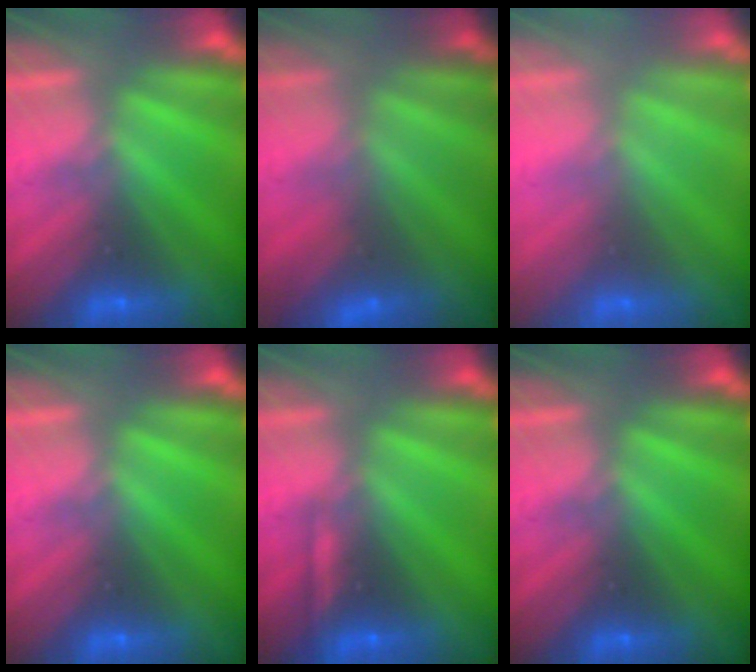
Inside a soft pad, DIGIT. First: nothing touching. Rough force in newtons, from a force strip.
{"total": 2.7}
{"total": 2.4}
{"total": 0.0}
{"total": 2.2}
{"total": 0.0}